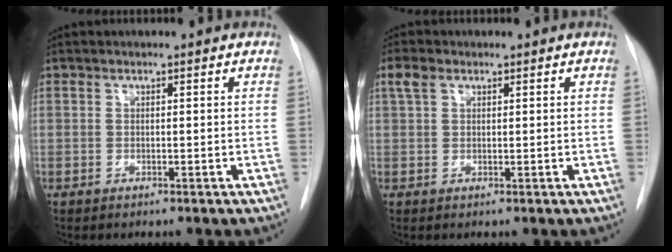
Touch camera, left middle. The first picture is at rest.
{"total": 2.5, "force": [1.4, 1.4, 1.5], "torque": [-0.037, 0.017, 0.030]}